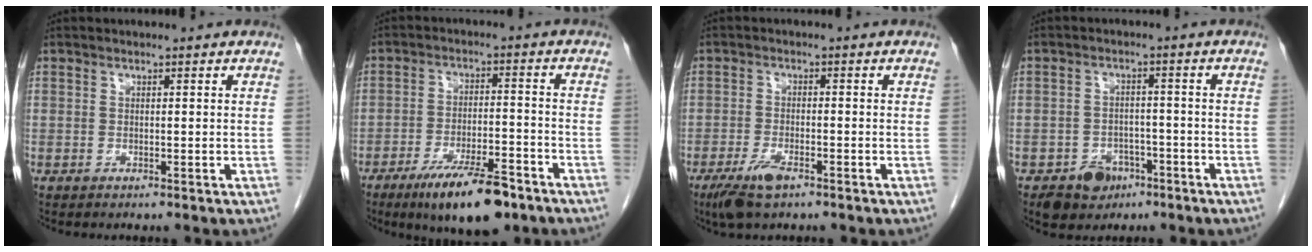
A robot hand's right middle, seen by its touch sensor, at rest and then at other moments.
{"total": 11.7, "force": [-8.0, 2.6, 8.1], "torque": [-0.136, -0.016, -0.129]}
{"total": 4.9, "force": [-3.1, 1.3, 3.5], "torque": [-0.078, -0.008, -0.054]}
{"total": 5.6, "force": [-3.4, 4.1, 1.9], "torque": [-0.030, 0.006, -0.045]}